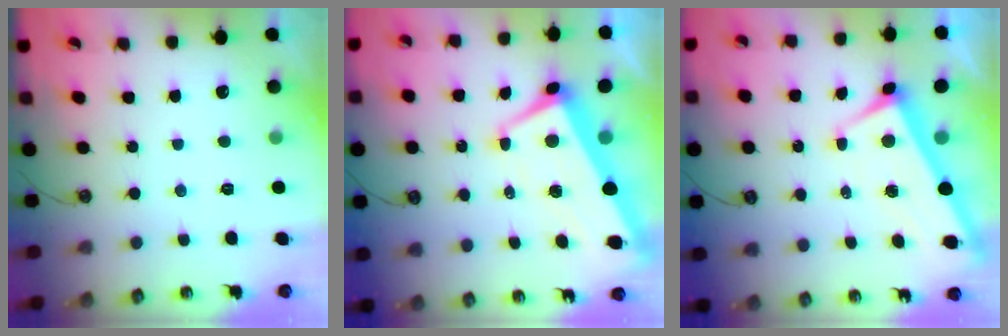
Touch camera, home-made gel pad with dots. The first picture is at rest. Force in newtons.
{"total": 1.7, "press": 1.0, "slide": 1.3}
{"total": 2.9, "press": 2.8, "slide": 0.9}